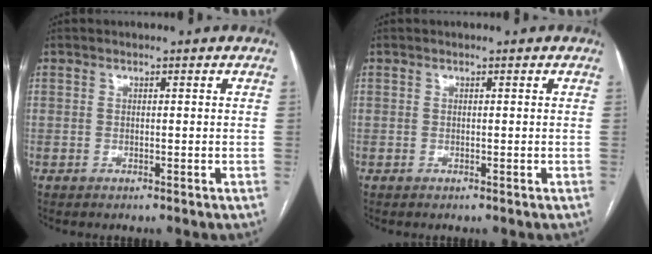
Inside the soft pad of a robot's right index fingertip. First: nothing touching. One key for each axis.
{"total": 0.0}